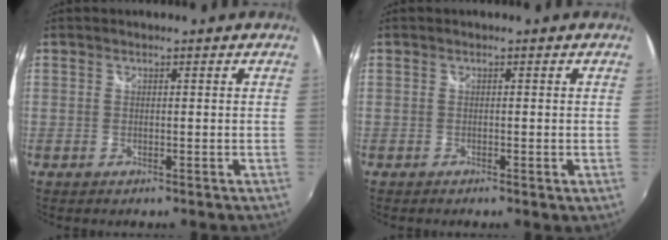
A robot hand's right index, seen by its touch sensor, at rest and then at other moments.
{"total": 0.5, "force": [-0.2, 0.2, 0.4], "torque": [-0.007, -0.002, -0.005]}